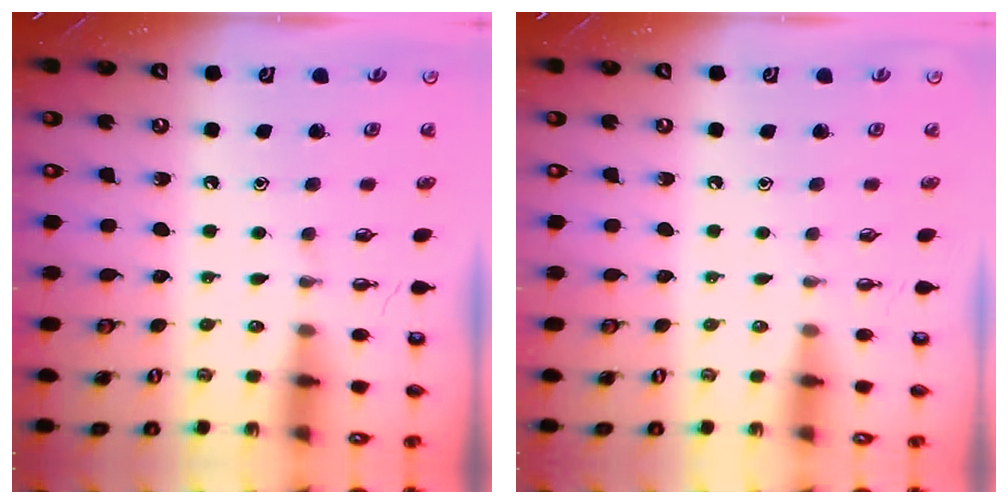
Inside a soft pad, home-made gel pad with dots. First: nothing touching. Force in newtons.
{"total": 0.0}